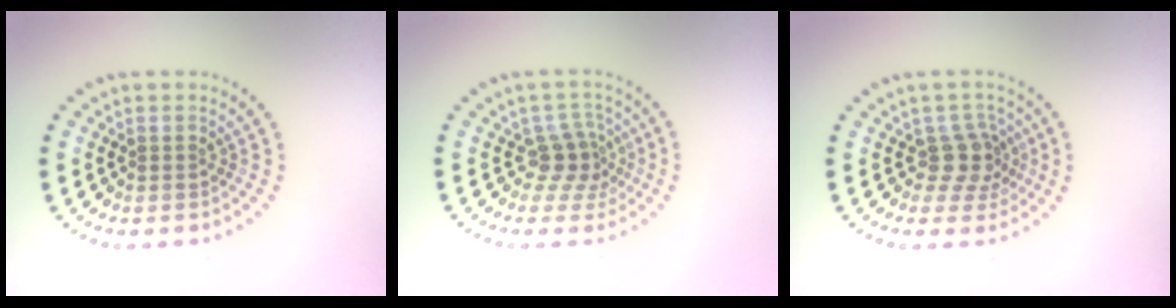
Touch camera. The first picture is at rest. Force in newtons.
{"total": 2.7, "press": 1.9, "slide": 1.9}
{"total": 2.7, "press": 2.0, "slide": 1.8}